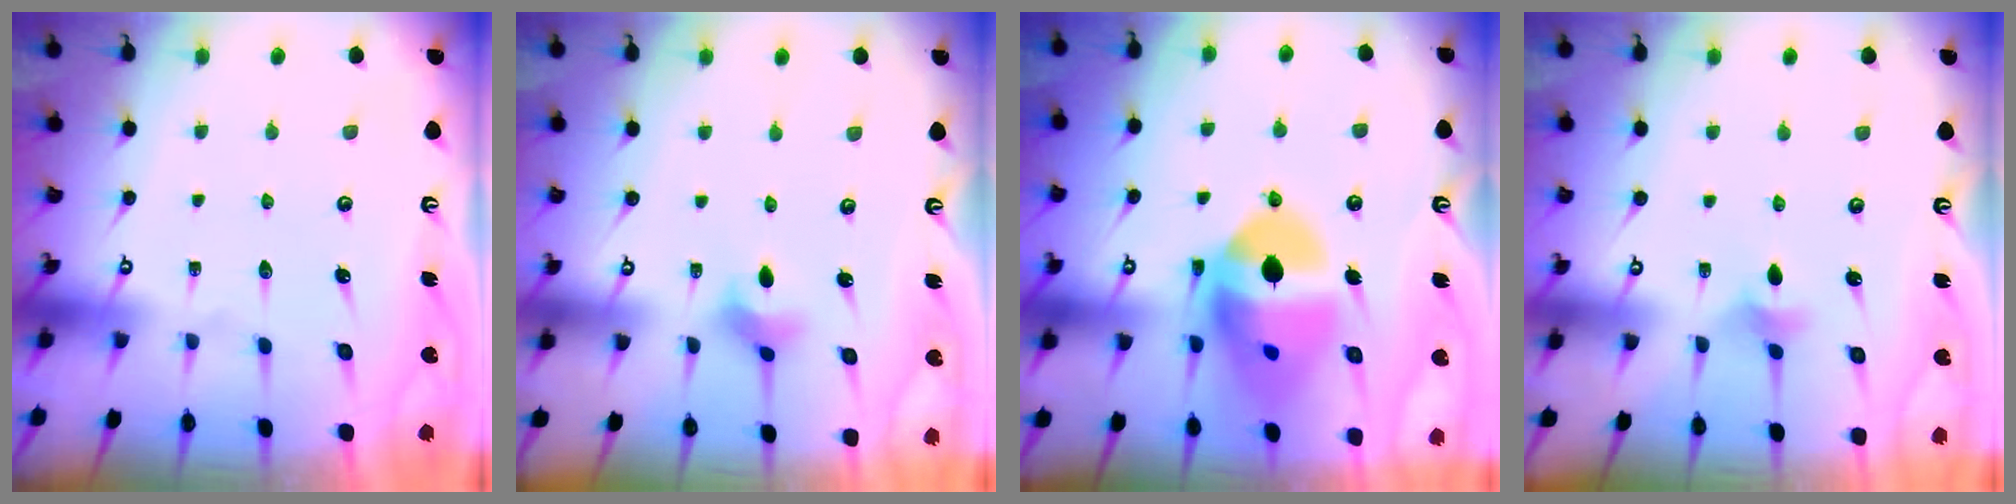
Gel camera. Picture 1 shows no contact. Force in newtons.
{"total": 3.0, "press": 3.0, "slide": 0.3}
{"total": 18.2, "press": 18.0, "slide": 2.0}
{"total": 4.3, "press": 4.2, "slide": 0.9}